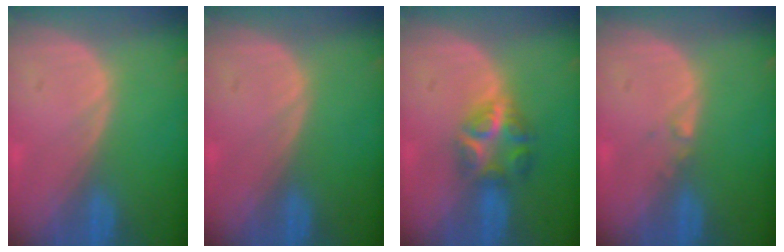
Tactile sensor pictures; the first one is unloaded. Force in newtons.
{"total": 0.0}
{"total": 5.8, "press": 5.6, "slide": 1.5}
{"total": 0.7, "press": 0.6, "slide": 0.4}